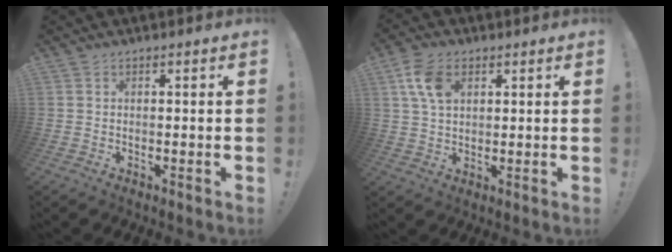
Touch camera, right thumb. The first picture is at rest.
{"total": 8.6, "force": [3.2, 5.5, 5.8], "torque": [-0.112, -0.002, 0.062]}